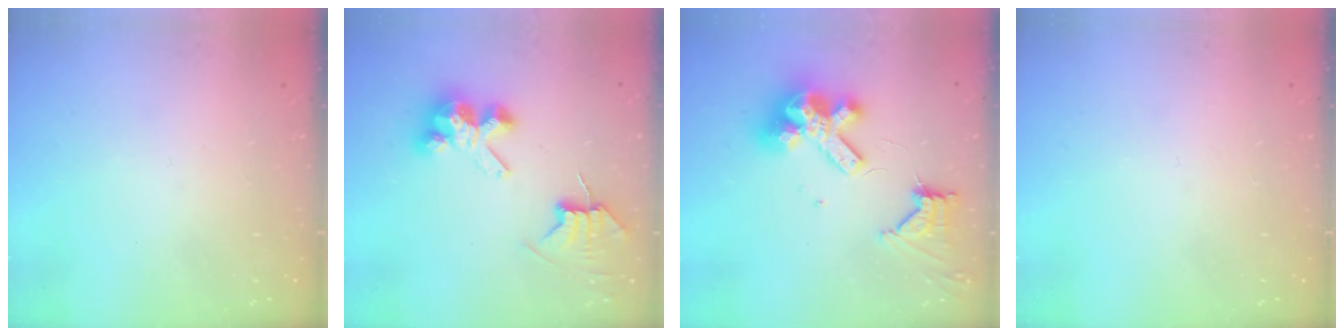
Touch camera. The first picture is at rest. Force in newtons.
{"total": 7.6, "press": 7.6, "slide": 0.8}
{"total": 14.3, "press": 14.2, "slide": 1.7}
{"total": 0.0}